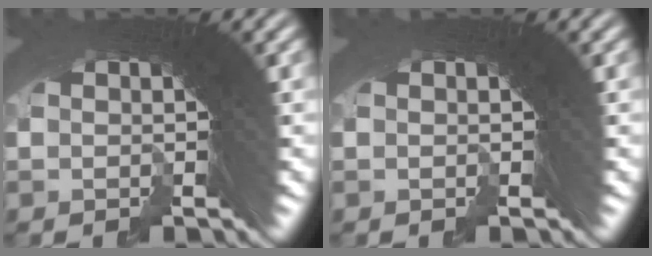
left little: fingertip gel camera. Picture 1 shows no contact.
{"total": 0.0}